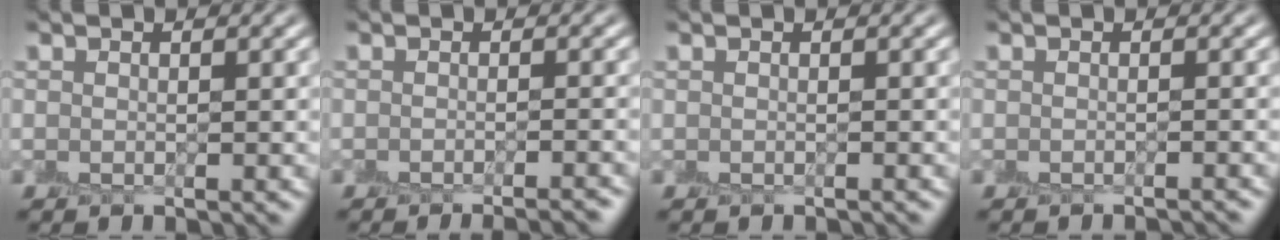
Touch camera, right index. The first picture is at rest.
{"total": 2.8, "force": [-2.5, 0.2, 1.2], "torque": [-0.007, -0.010, -0.029]}
{"total": 0.0}
{"total": 1.2, "force": [-1.1, -0.2, 0.0], "torque": [0.003, -0.011, -0.017]}